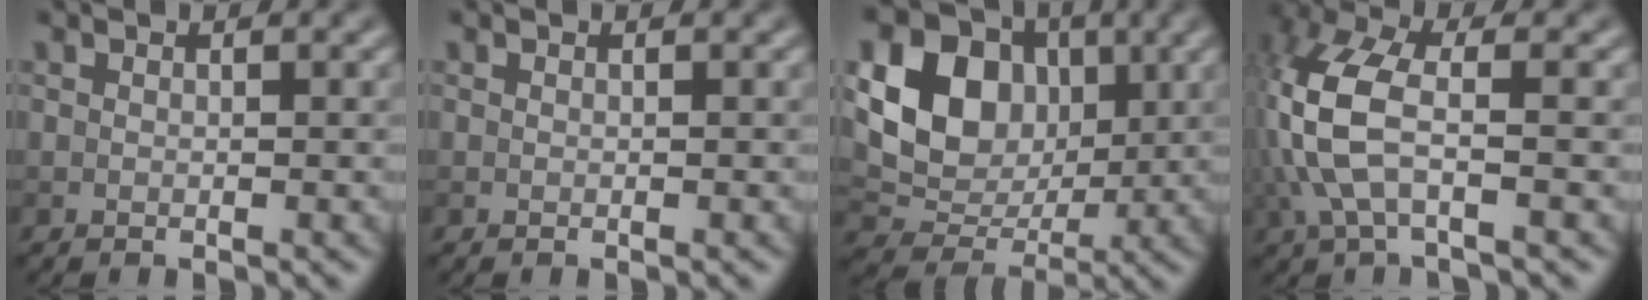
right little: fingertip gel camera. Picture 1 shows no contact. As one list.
[{"total": 0.0}, {"total": 11.6, "force": [2.4, 9.1, 6.7], "torque": [-0.123, 0.011, 0.031]}, {"total": 6.7, "force": [-0.9, 2.9, 6.0], "torque": [-0.156, 0.015, -0.022]}]